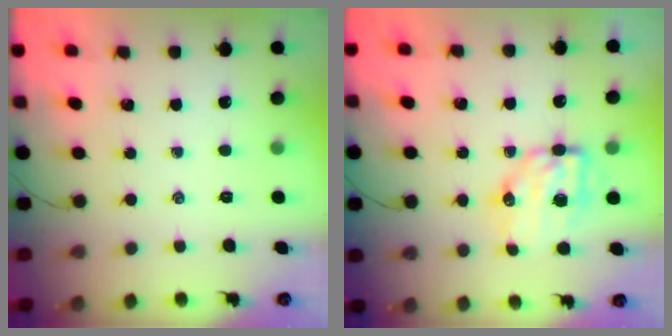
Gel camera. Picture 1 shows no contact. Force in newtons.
{"total": 9.0, "press": 8.9, "slide": 1.7}